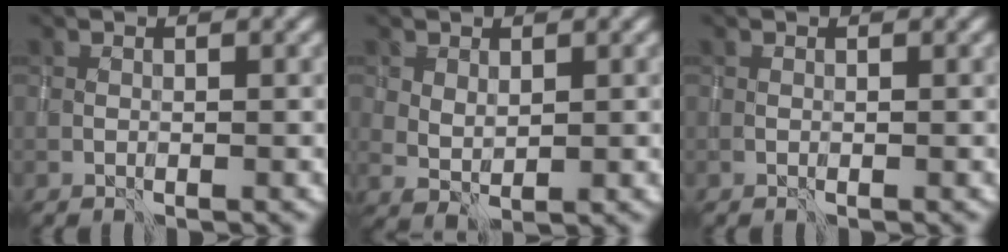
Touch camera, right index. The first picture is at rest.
{"total": 1.3, "force": [0.7, 0.8, 0.9], "torque": [-0.015, 0.000, 0.017]}
{"total": 0.0}